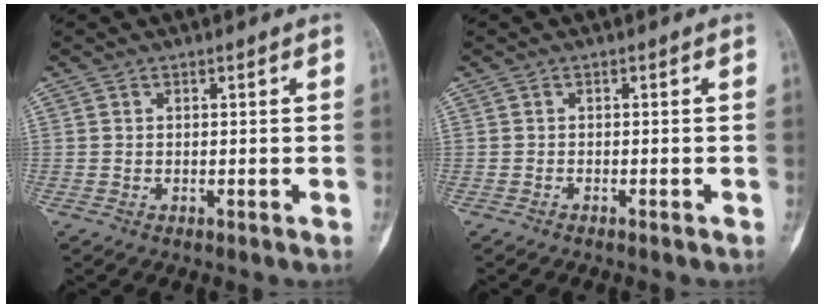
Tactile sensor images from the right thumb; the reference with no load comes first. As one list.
[{"total": 1.0, "force": [-0.9, 0.1, 0.5], "torque": [-0.012, 0.004, -0.008]}]